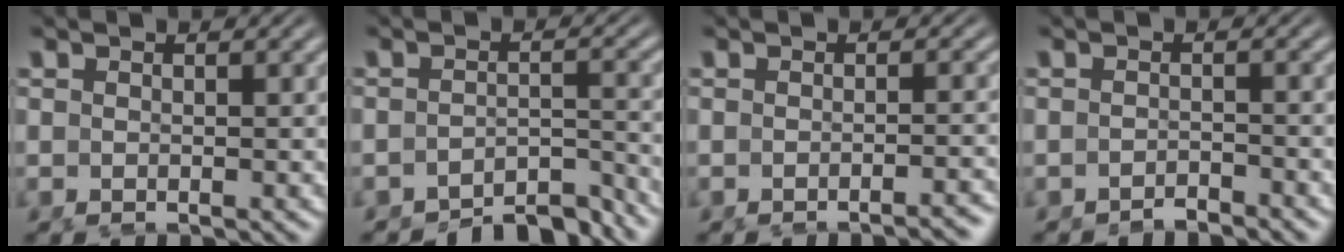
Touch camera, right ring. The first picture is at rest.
{"total": 5.8, "force": [-5.4, 0.9, 1.8], "torque": [-0.012, -0.011, -0.086]}
{"total": 2.3, "force": [-2.1, -0.3, 0.8], "torque": [-0.010, 0.003, -0.034]}
{"total": 2.2, "force": [-2.2, -0.3, 0.1], "torque": [-0.001, -0.009, -0.033]}